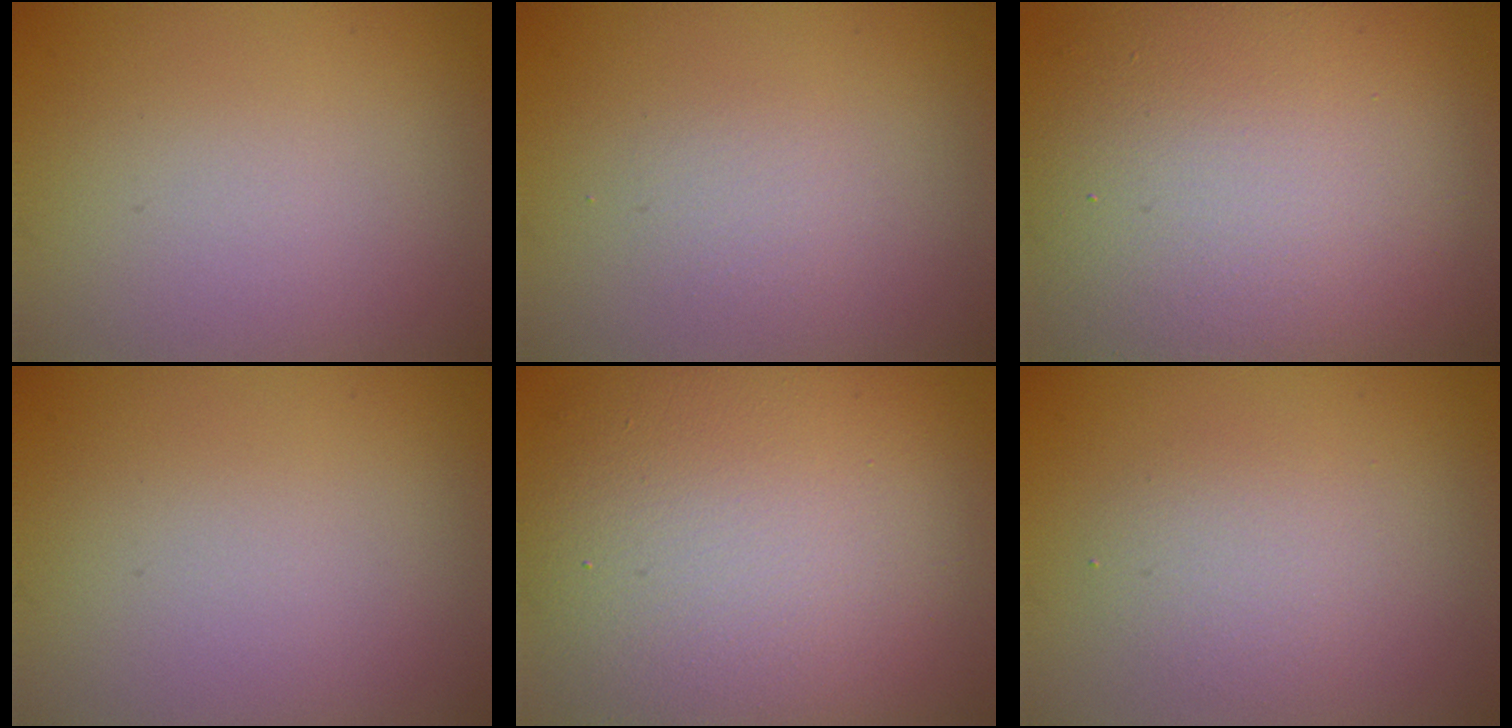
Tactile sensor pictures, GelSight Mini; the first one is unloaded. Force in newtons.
{"total": 1.2, "press": 1.2, "slide": 0.1}
{"total": 14.6, "press": 14.6, "slide": 0.8}
{"total": 0.0}
{"total": 13.1, "press": 13.1, "slide": 0.2}
{"total": 2.5, "press": 2.5, "slide": 0.1}